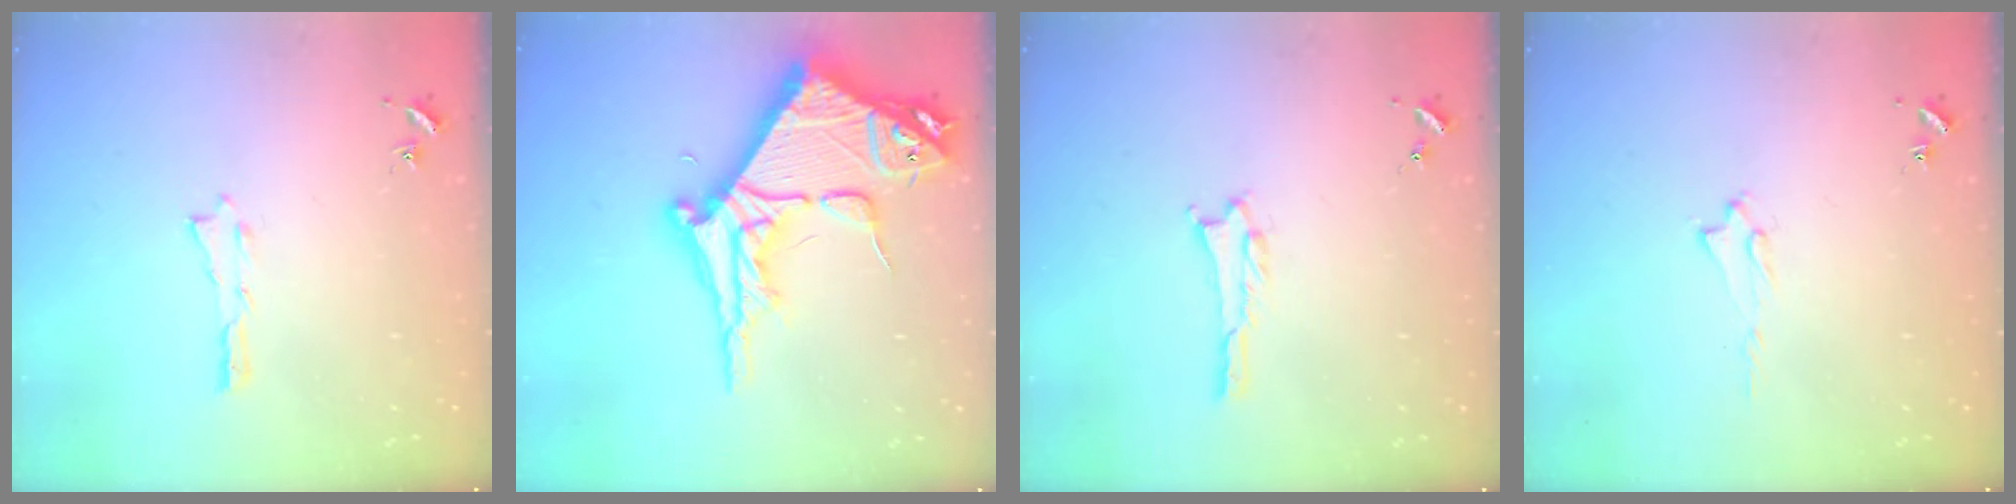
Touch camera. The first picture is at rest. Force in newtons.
{"total": 15.7, "press": 15.6, "slide": 1.7}
{"total": 0.5, "press": 0.5, "slide": 0.1}
{"total": 1.6, "press": 1.6, "slide": 0.2}